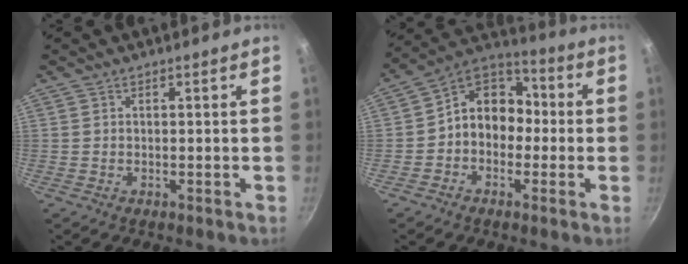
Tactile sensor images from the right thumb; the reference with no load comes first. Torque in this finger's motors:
{"motor_torque": [-0.10, 0.34, 0.02, 0.02, 0.05]}